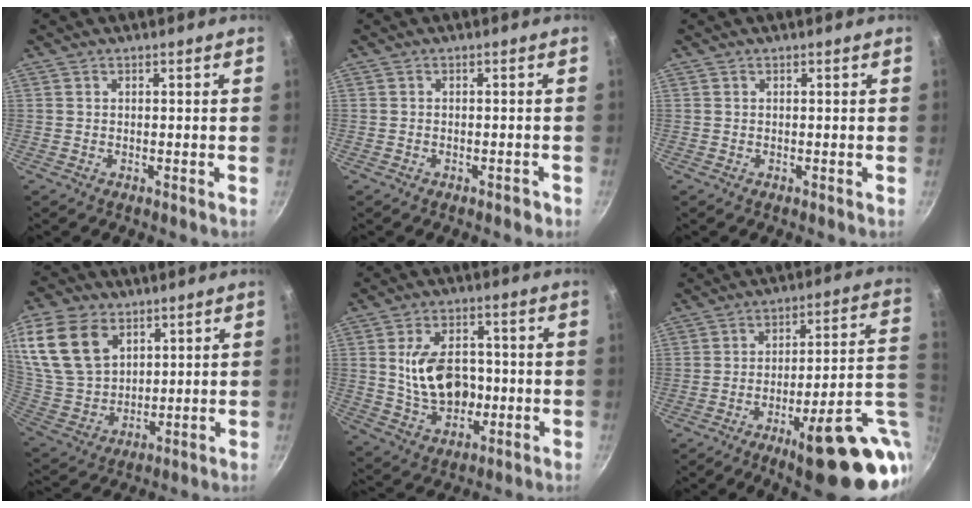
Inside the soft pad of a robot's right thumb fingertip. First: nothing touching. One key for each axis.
{"total": 1.4, "fx": -1.0, "fy": 0.6, "fz": 0.7, "tx": -0.006, "ty": 0.016, "tz": -0.003}
{"total": 0.0}
{"total": 19.3, "fx": 8.5, "fy": 13.1, "fz": 11.3, "tx": -0.222, "ty": -0.021, "tz": 0.176}
{"total": 13.0, "fx": 0.0, "fy": 9.0, "fz": 9.4, "tx": -0.133, "ty": 0.004, "tz": 0.007}
{"total": 23.1, "fx": -8.7, "fy": 5.9, "fz": 20.5, "tx": -0.235, "ty": 0.028, "tz": -0.117}